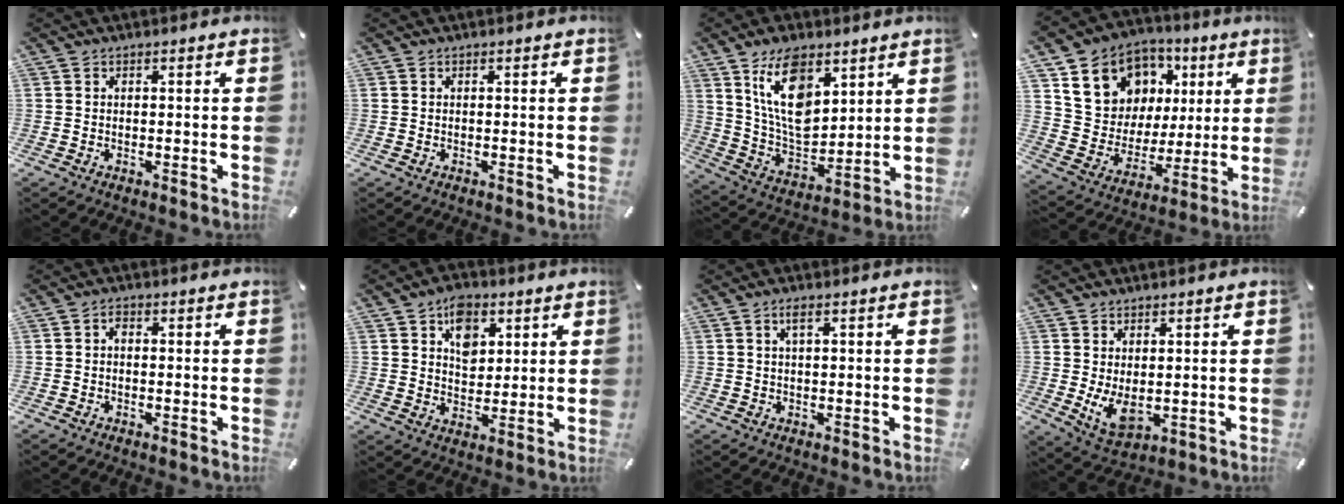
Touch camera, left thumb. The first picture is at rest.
{"total": 0.0}
{"total": 14.9, "force": [7.4, 8.6, 9.7], "torque": [-0.190, -0.028, 0.133]}
{"total": 14.9, "force": [6.6, 12.7, 4.3], "torque": [-0.079, -0.034, 0.136]}
{"total": 1.1, "force": [-0.3, 0.7, 0.8], "torque": [-0.017, 0.005, -0.008]}
{"total": 8.1, "force": [3.7, 5.9, 4.0], "torque": [-0.047, -0.010, 0.062]}
{"total": 2.2, "force": [0.8, 0.5, 2.0], "torque": [-0.041, 0.004, 0.012]}
{"total": 6.8, "force": [0.6, 4.5, 5.1], "torque": [-0.107, -0.011, 0.010]}